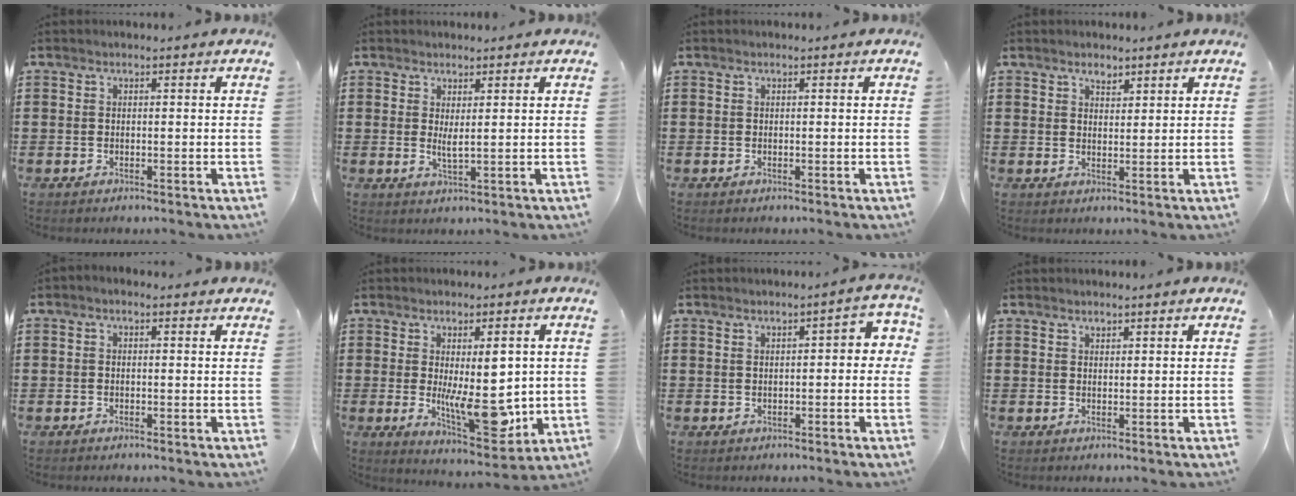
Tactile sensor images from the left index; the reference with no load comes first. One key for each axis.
{"total": 2.0, "fx": 0.9, "fy": 0.1, "fz": 1.8, "tx": -0.037, "ty": -0.004, "tz": 0.016}
{"total": 0.0}
{"total": 1.9, "fx": 1.7, "fy": 0.8, "fz": 0.5, "tx": -0.005, "ty": -0.002, "tz": 0.030}
{"total": 0.6, "fx": -0.2, "fy": 0.3, "fz": 0.5, "tx": -0.009, "ty": 0.000, "tz": -0.004}
{"total": 10.7, "fx": -0.4, "fy": 4.3, "fz": 9.8, "tx": -0.149, "ty": -0.015, "tz": -0.003}
{"total": 2.9, "fx": 0.1, "fy": 1.0, "fz": 2.7, "tx": -0.034, "ty": 0.000, "tz": -0.005}
{"total": 0.9, "fx": 0.8, "fy": 0.2, "fz": 0.0, "tx": -0.003, "ty": -0.001, "tz": 0.016}